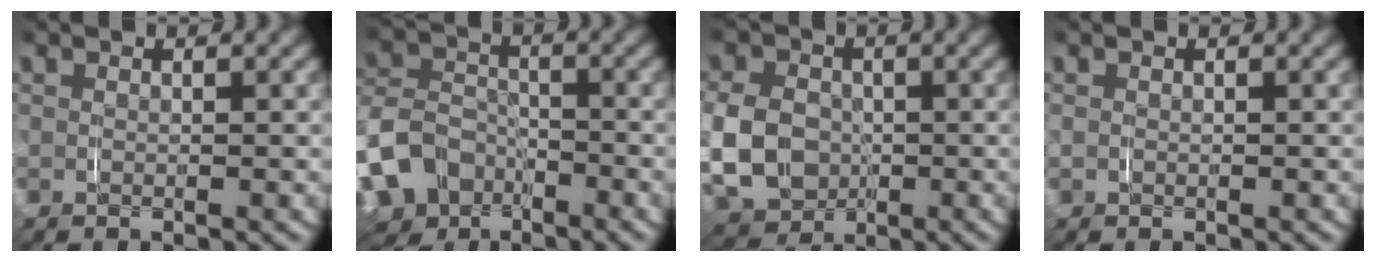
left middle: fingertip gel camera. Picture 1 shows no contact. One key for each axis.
{"total": 9.3, "fx": -3.8, "fy": 7.8, "fz": 3.4, "tx": -0.100, "ty": -0.037, "tz": -0.061}
{"total": 7.1, "fx": -0.9, "fy": 6.0, "fz": 3.8, "tx": -0.095, "ty": -0.018, "tz": -0.012}
{"total": 0.9, "fx": 0.0, "fy": 0.9, "fz": 0.3, "tx": -0.013, "ty": 0.001, "tz": -0.002}